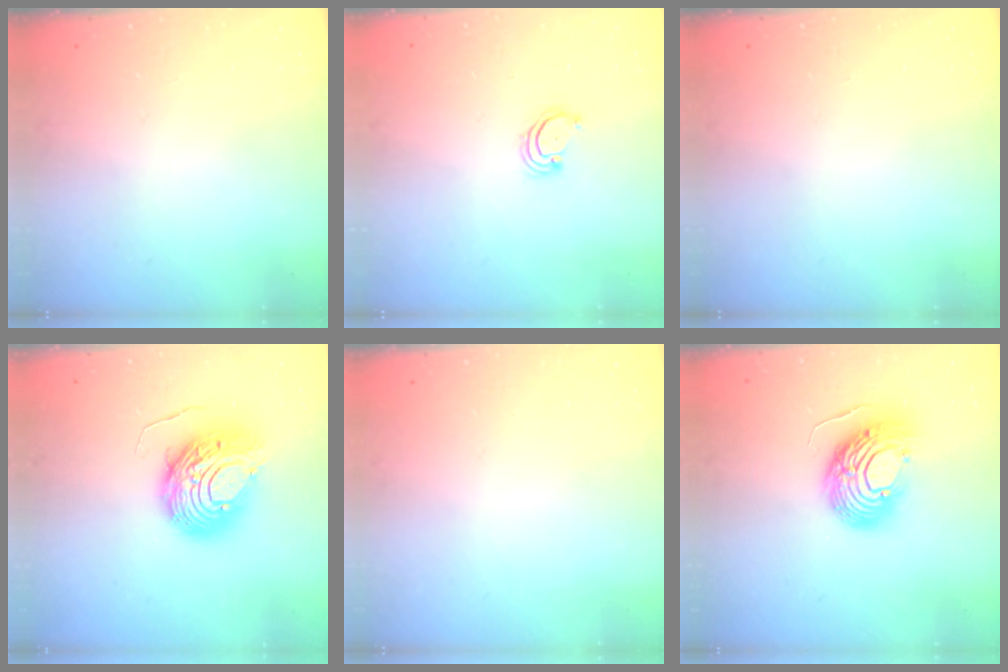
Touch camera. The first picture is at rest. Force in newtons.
{"total": 2.3, "press": 2.2, "slide": 0.2}
{"total": 0.0}
{"total": 11.8, "press": 11.8, "slide": 1.3}
{"total": 0.0}
{"total": 13.9, "press": 13.8, "slide": 1.5}